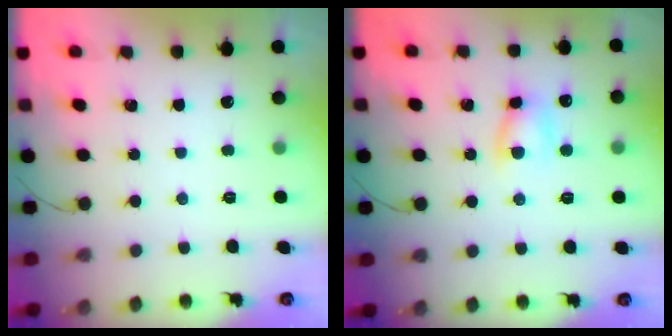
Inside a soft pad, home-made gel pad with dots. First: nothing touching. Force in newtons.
{"total": 6.3, "press": 6.3, "slide": 0.6}